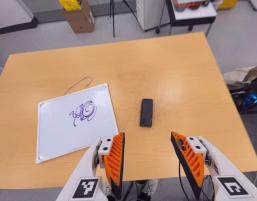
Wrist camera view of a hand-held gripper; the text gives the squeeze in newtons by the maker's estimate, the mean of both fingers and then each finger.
{"total": 0.0}